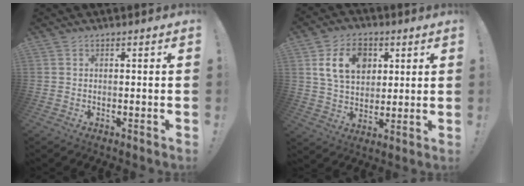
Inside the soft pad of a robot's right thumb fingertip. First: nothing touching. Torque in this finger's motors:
{"motor_torque": [-0.16, 0.83, 1.12, -0.04, 0.09]}